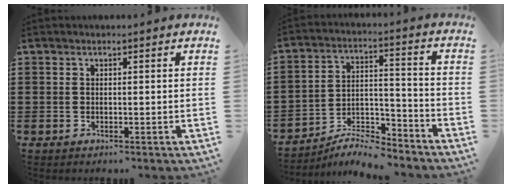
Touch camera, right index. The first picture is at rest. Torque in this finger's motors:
{"motor_torque": [0.34, -0.46, 0.10, -0.01]}